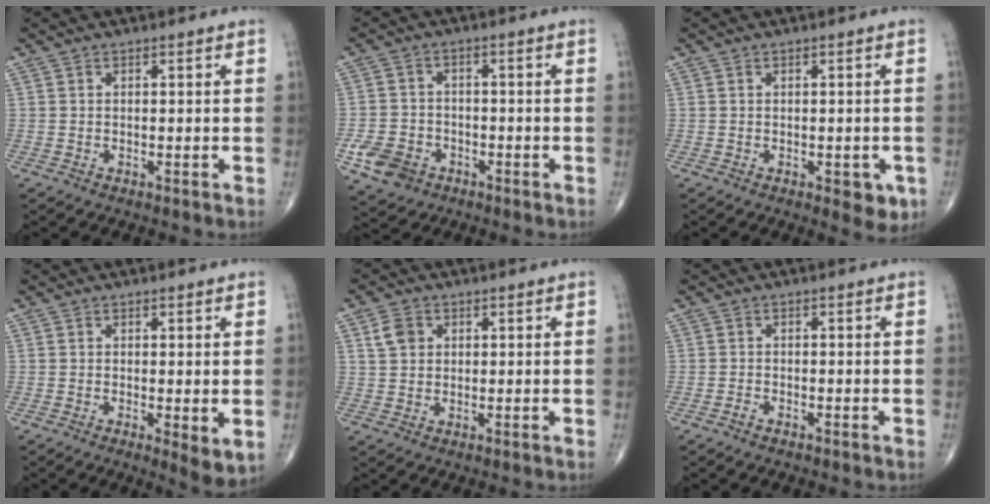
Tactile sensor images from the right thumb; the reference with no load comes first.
{"total": 7.2, "force": [-3.4, 5.7, 3.0], "torque": [-0.048, 0.017, -0.055]}
{"total": 4.1, "force": [-1.4, 2.0, 3.3], "torque": [-0.019, -0.004, -0.013]}
{"total": 4.3, "force": [-0.4, 1.3, 4.1], "torque": [-0.062, -0.016, -0.007]}
{"total": 4.2, "force": [1.4, 3.3, 2.1], "torque": [-0.028, 0.001, 0.027]}
{"total": 0.8, "force": [-0.7, 0.3, 0.4], "torque": [-0.011, 0.002, -0.014]}